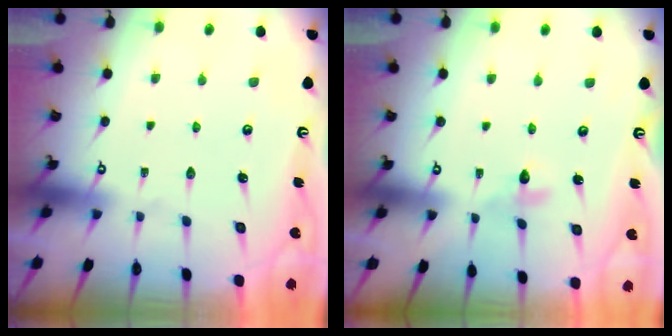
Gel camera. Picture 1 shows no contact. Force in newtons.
{"total": 3.8, "press": 3.7, "slide": 0.6}